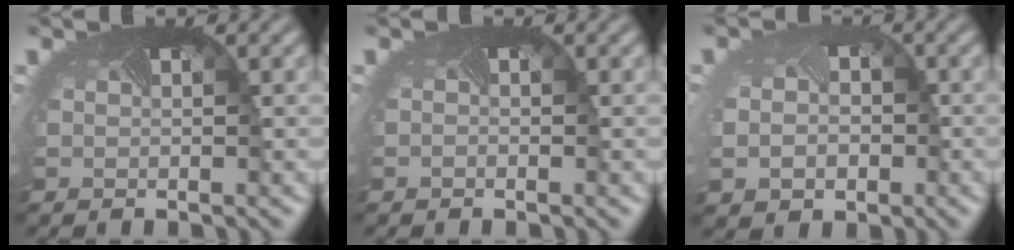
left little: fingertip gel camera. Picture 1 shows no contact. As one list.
[{"total": 0.6, "force": [-0.4, -0.3, -0.4], "torque": [-0.004, -0.005, -0.007]}, {"total": 4.5, "force": [-0.8, 3.8, 2.4], "torque": [-0.046, -0.027, 0.001]}]